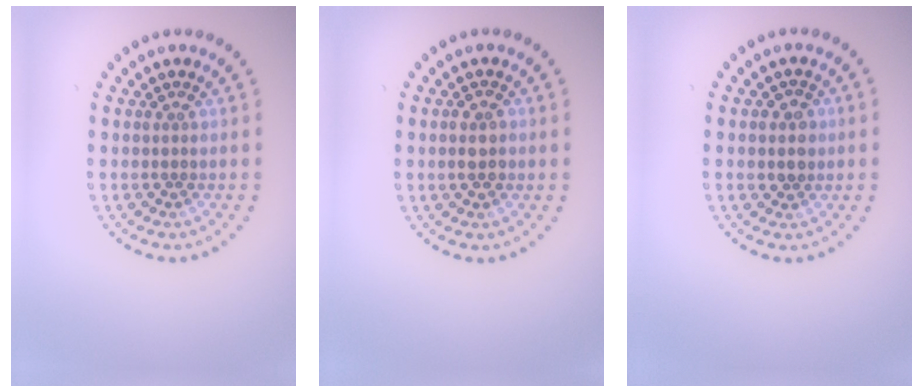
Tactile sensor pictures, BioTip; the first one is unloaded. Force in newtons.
{"total": 1.6, "press": 1.6, "slide": 0.3}
{"total": 1.9, "press": 1.8, "slide": 0.6}